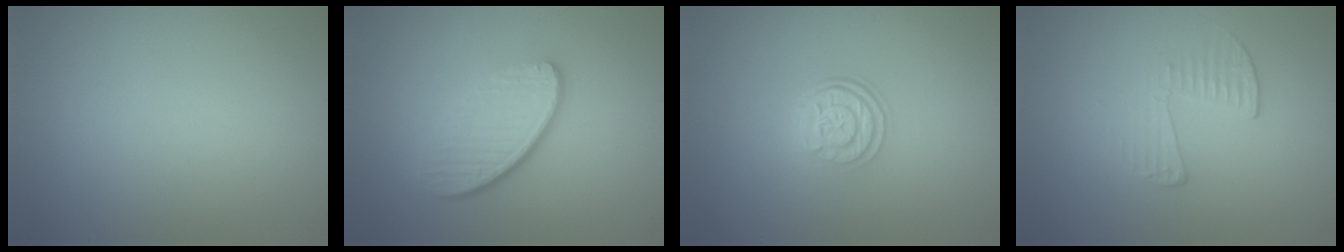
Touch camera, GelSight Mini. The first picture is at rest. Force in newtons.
{"total": 4.6, "press": 3.1, "slide": 3.4}
{"total": 3.1, "press": 2.5, "slide": 1.8}
{"total": 1.9, "press": 0.7, "slide": 1.8}